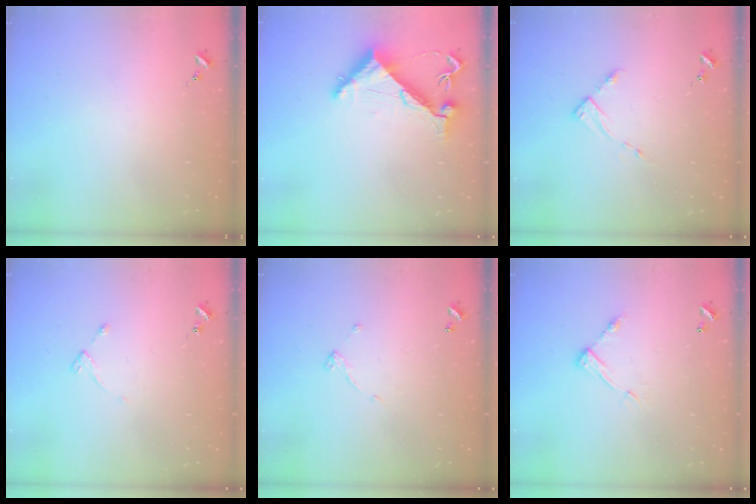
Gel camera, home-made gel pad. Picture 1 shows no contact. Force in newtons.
{"total": 6.7, "press": 6.6, "slide": 0.7}
{"total": 2.8, "press": 2.8, "slide": 0.4}
{"total": 4.3, "press": 4.2, "slide": 0.6}
{"total": 4.4, "press": 4.4, "slide": 0.2}
{"total": 7.9, "press": 7.9, "slide": 0.3}